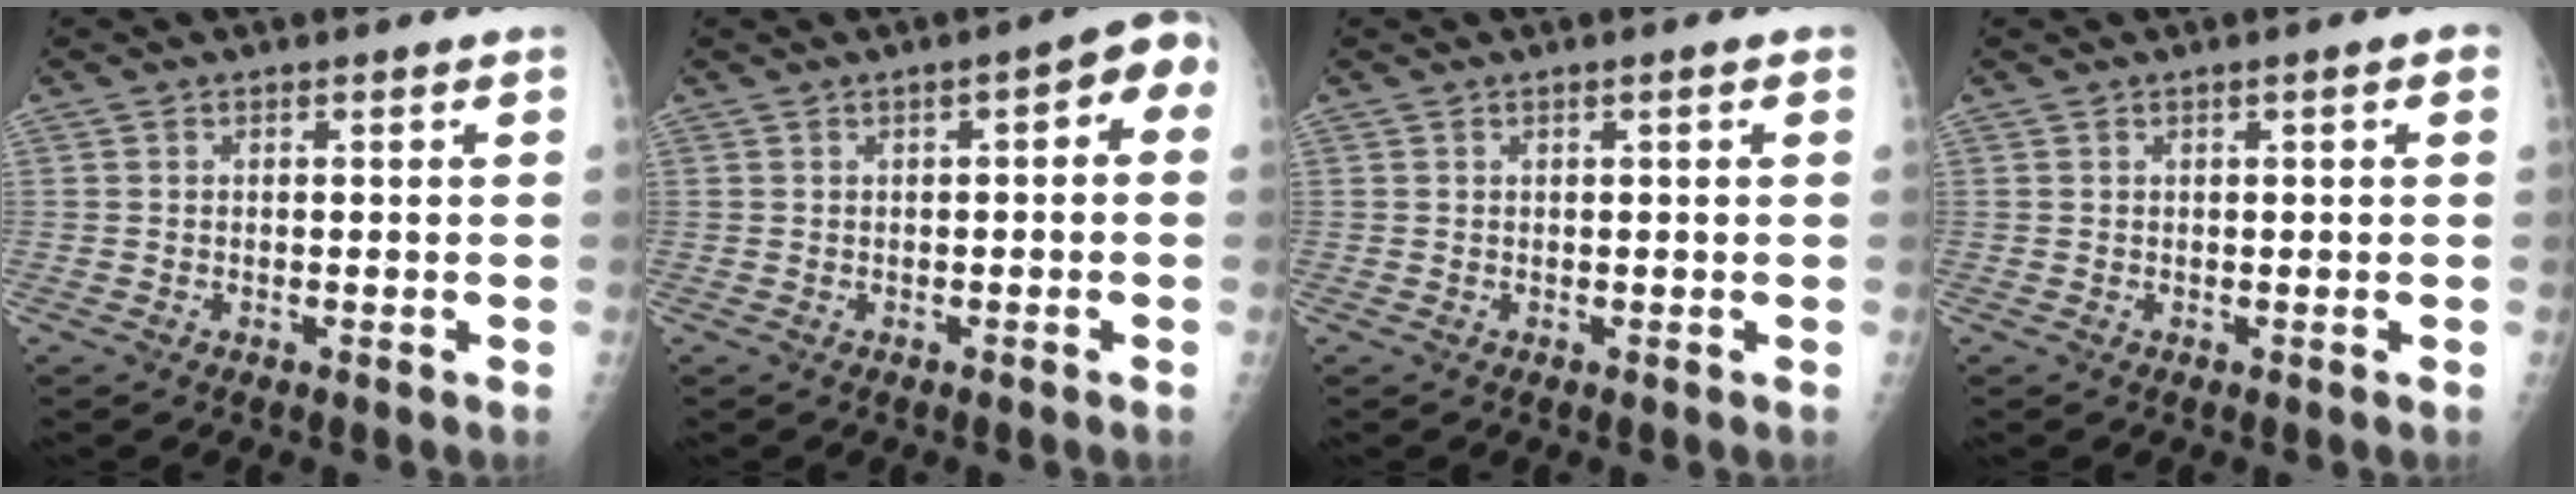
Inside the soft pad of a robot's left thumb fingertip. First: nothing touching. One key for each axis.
{"total": 5.3, "fx": 0.7, "fy": 2.3, "fz": 4.7, "tx": -0.039, "ty": 0.022, "tz": -0.003}
{"total": 0.9, "fx": 0.4, "fy": 0.2, "fz": 0.7, "tx": -0.012, "ty": 0.002, "tz": 0.005}
{"total": 1.5, "fx": 0.6, "fy": 0.4, "fz": 1.4, "tx": -0.019, "ty": 0.002, "tz": 0.006}